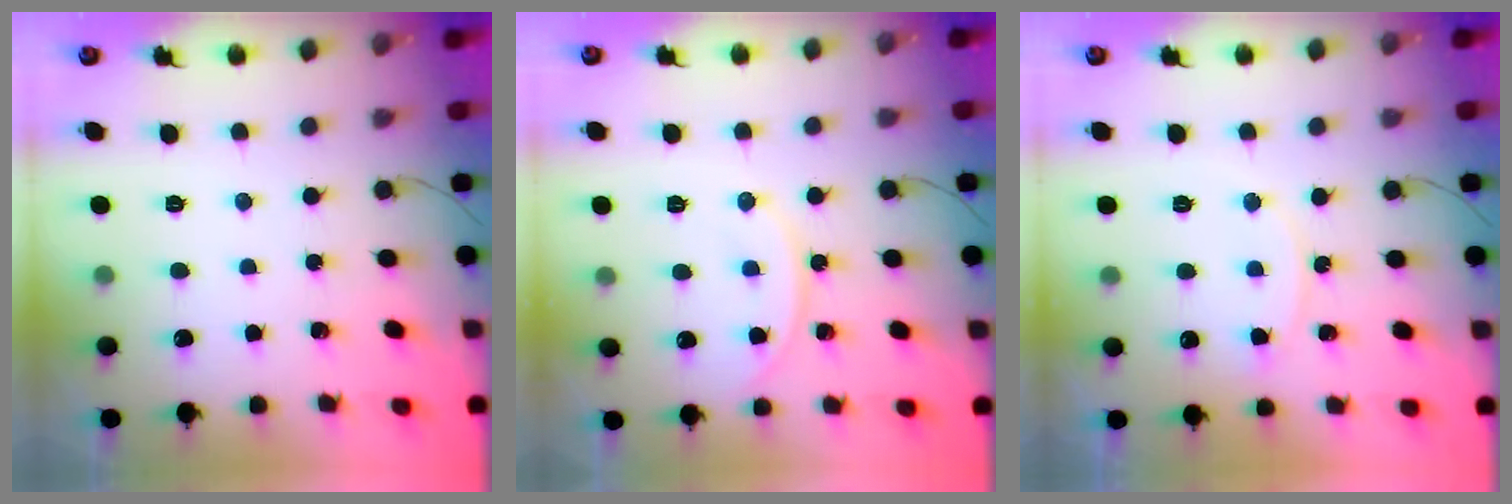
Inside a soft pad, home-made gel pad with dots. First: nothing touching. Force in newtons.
{"total": 10.2, "press": 10.2, "slide": 0.1}
{"total": 7.6, "press": 7.6, "slide": 0.5}